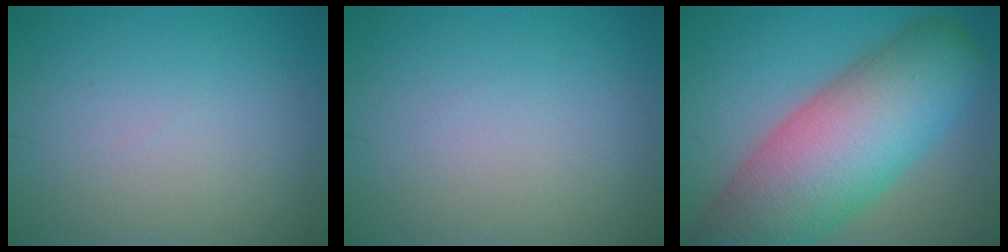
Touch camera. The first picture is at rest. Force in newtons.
{"total": 0.0}
{"total": 13.9, "press": 13.9, "slide": 0.7}